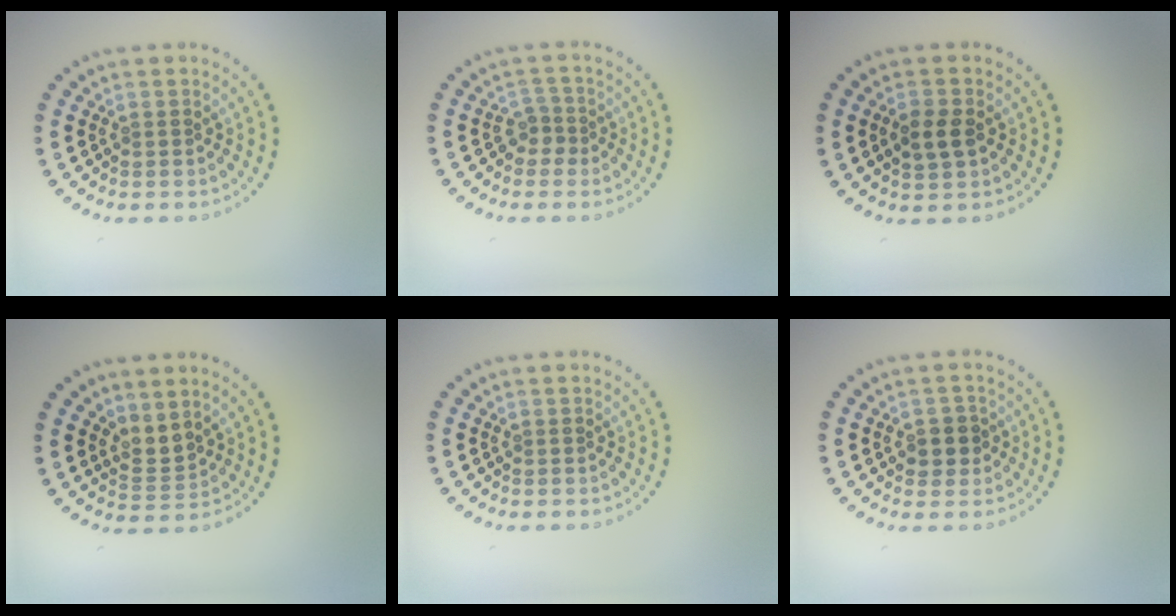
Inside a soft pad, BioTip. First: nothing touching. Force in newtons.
{"total": 1.9, "press": 1.3, "slide": 1.3}
{"total": 2.6, "press": 2.6, "slide": 0.1}
{"total": 1.8, "press": 1.3, "slide": 1.3}
{"total": 0.0}
{"total": 2.2, "press": 2.1, "slide": 0.7}